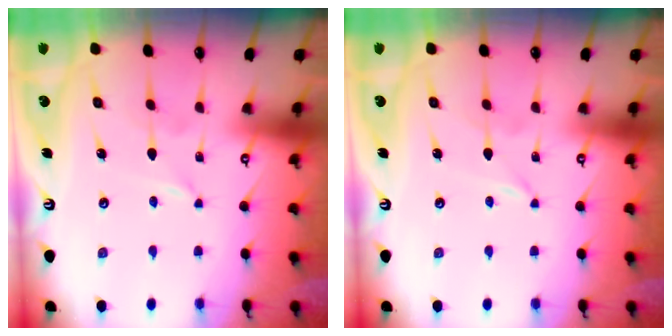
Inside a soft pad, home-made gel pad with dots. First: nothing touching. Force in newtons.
{"total": 0.0}